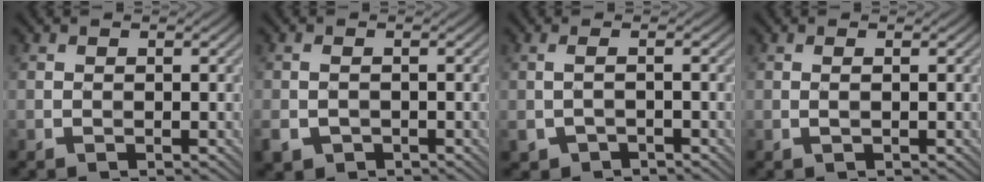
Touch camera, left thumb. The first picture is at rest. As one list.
[{"total": 2.6, "force": [-1.0, 1.9, 1.5], "torque": [-0.046, -0.006, -0.022]}, {"total": 1.2, "force": [-0.8, 0.3, 0.9], "torque": [-0.026, -0.003, -0.014]}, {"total": 0.7, "force": [0.0, -0.1, 0.7], "torque": [-0.015, 0.000, -0.001]}]